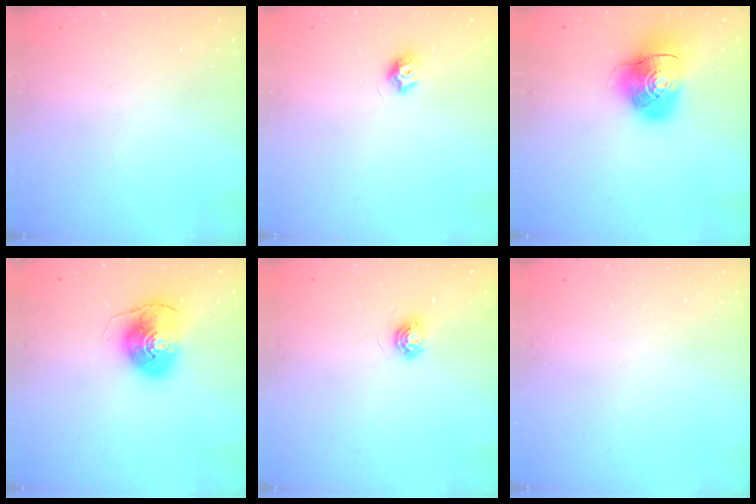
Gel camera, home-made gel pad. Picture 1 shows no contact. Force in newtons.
{"total": 6.8, "press": 6.8, "slide": 0.5}
{"total": 10.9, "press": 10.7, "slide": 1.8}
{"total": 10.2, "press": 10.1, "slide": 1.5}
{"total": 5.1, "press": 5.1, "slide": 0.5}
{"total": 0.0}